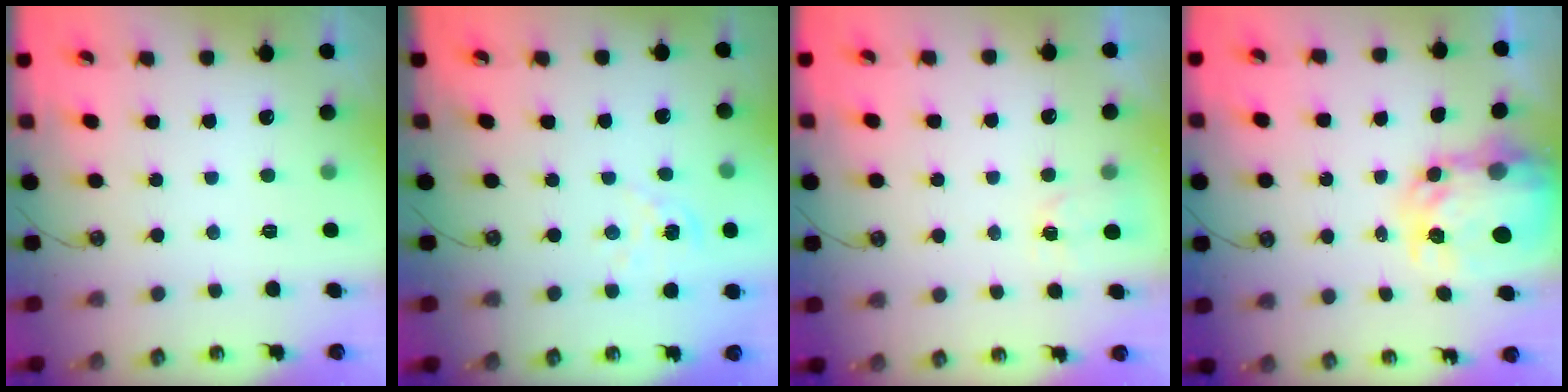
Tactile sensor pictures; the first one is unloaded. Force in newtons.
{"total": 2.1, "press": 2.1, "slide": 0.2}
{"total": 2.5, "press": 2.5, "slide": 0.4}
{"total": 7.8, "press": 7.7, "slide": 0.8}